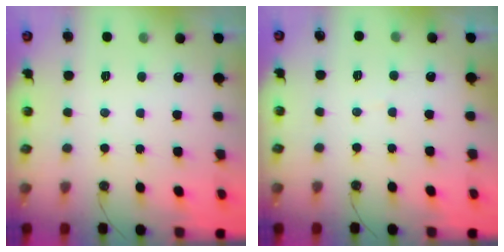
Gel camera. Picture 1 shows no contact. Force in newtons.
{"total": 1.9, "press": 1.9, "slide": 0.2}